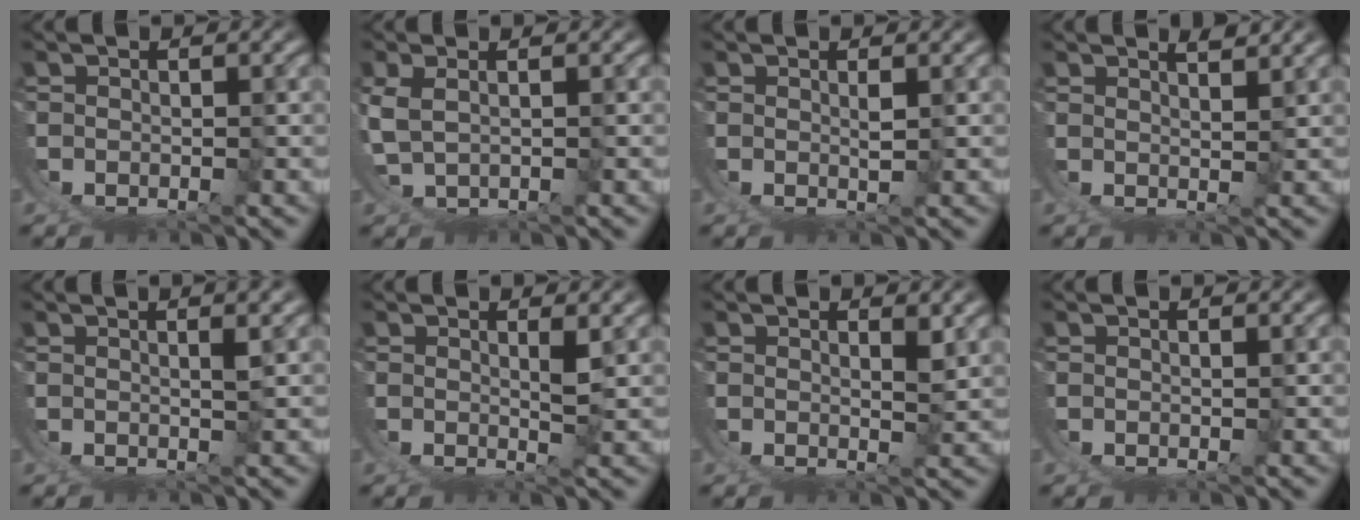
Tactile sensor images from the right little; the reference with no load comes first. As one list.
[{"total": 1.9, "force": [1.5, -1.1, 0.4], "torque": [-0.012, 0.007, 0.041]}, {"total": 1.3, "force": [0.6, -1.0, 0.7], "torque": [-0.010, -0.004, 0.015]}, {"total": 2.3, "force": [1.8, -1.2, 0.6], "torque": [-0.004, -0.003, 0.035]}, {"total": 2.0, "force": [1.1, -1.3, 1.0], "torque": [-0.006, 0.007, 0.020]}, {"total": 1.8, "force": [0.9, -1.2, 1.0], "torque": [-0.008, -0.009, 0.018]}, {"total": 1.7, "force": [1.2, -0.9, 0.8], "torque": [-0.002, -0.008, 0.024]}, {"total": 0.6, "force": [0.3, -0.5, 0.0], "torque": [0.004, 0.002, 0.007]}]